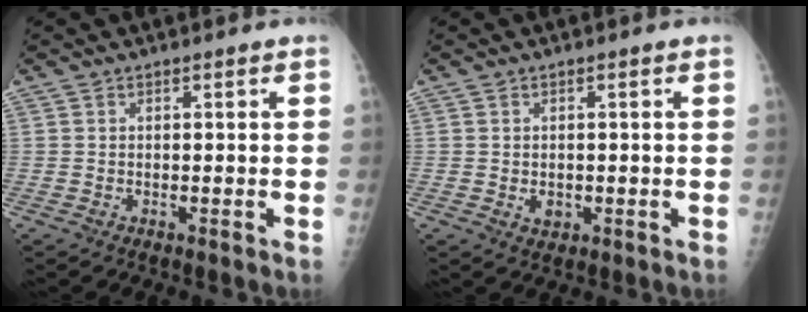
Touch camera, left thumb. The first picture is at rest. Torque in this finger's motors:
{"motor_torque": [-0.09, 0.04, 0.15, 0.02, 0.00]}